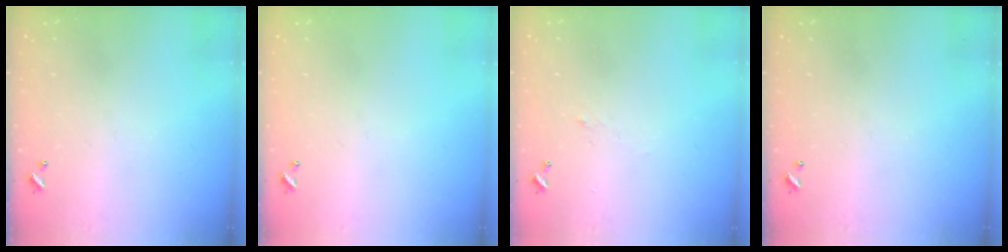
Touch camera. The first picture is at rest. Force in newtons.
{"total": 0.0}
{"total": 0.9, "press": 0.6, "slide": 0.6}
{"total": 0.0}